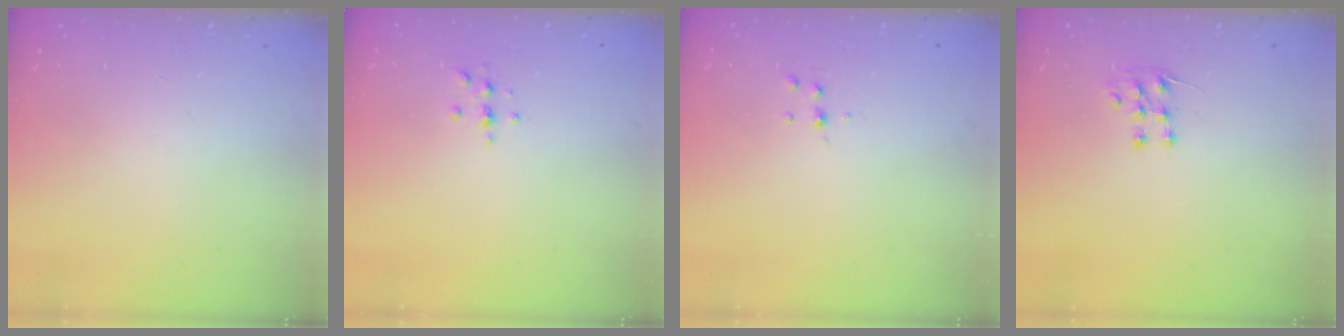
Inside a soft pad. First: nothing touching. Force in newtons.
{"total": 2.2, "press": 2.1, "slide": 0.2}
{"total": 3.8, "press": 3.8, "slide": 0.4}
{"total": 6.7, "press": 6.5, "slide": 1.4}